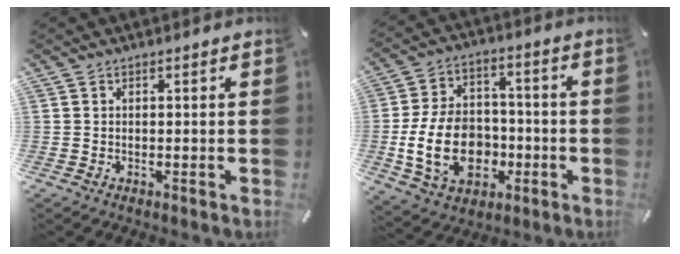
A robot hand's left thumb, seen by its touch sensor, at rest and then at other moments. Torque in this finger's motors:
{"motor_torque": [1.79, 3.22, 1.72, 0.43, 0.61]}